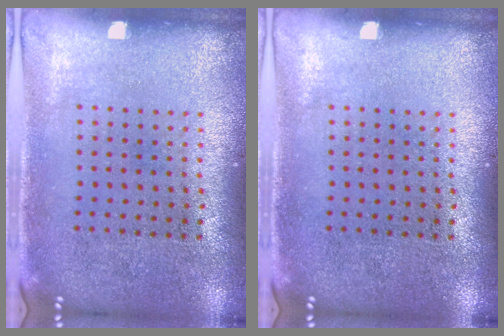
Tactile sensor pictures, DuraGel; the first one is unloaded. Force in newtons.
{"total": 0.0}